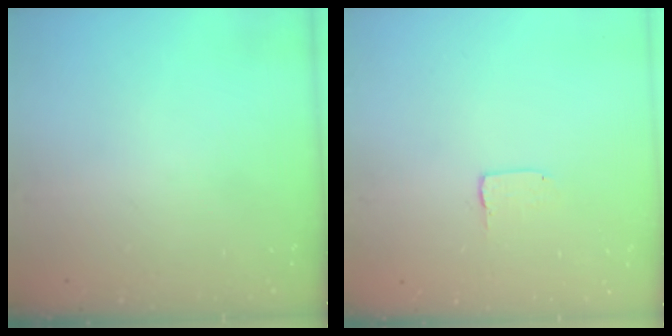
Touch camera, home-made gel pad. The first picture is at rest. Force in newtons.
{"total": 2.0, "press": 2.0, "slide": 0.1}